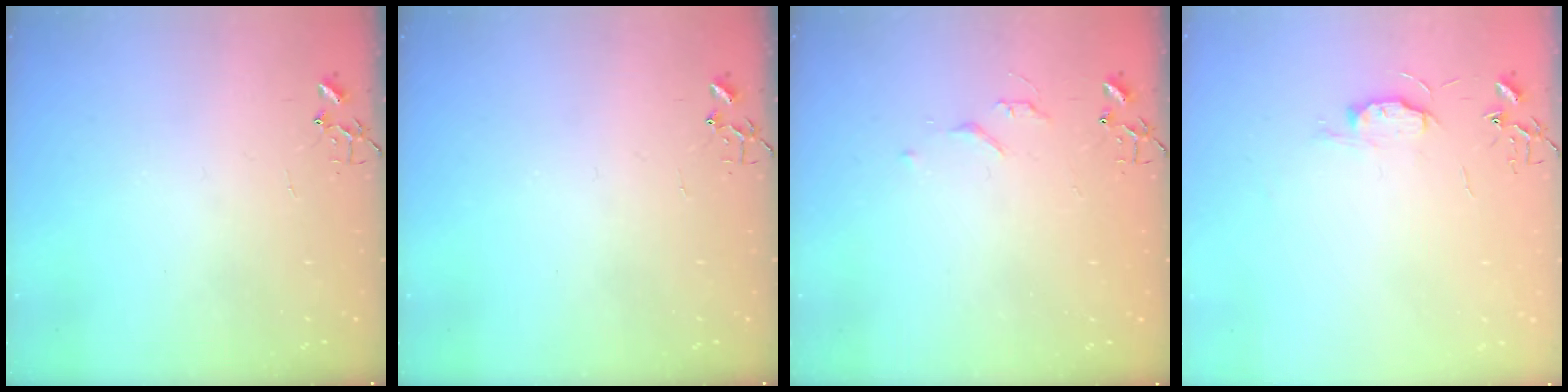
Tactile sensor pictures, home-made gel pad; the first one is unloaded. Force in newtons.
{"total": 0.0}
{"total": 4.8, "press": 4.8, "slide": 0.7}
{"total": 6.4, "press": 6.4, "slide": 0.8}